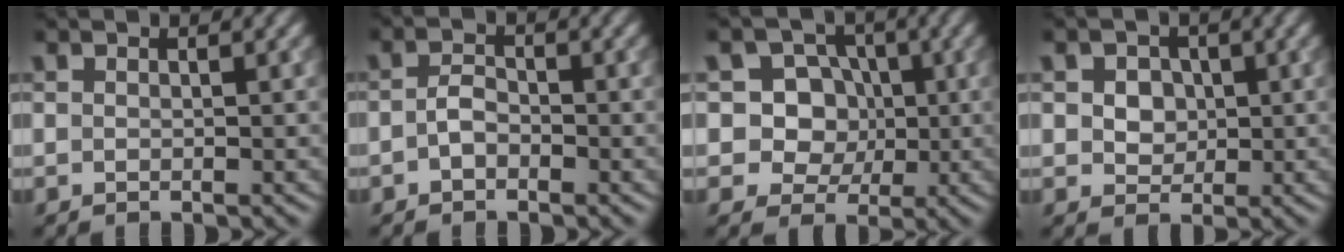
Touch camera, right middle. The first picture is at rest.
{"total": 1.6, "force": [-0.6, 0.9, 1.1], "torque": [-0.023, 0.004, -0.016]}
{"total": 8.2, "force": [2.0, 7.3, 3.2], "torque": [-0.049, 0.029, 0.019]}
{"total": 3.5, "force": [0.9, 2.8, 1.9], "torque": [-0.023, 0.012, 0.006]}